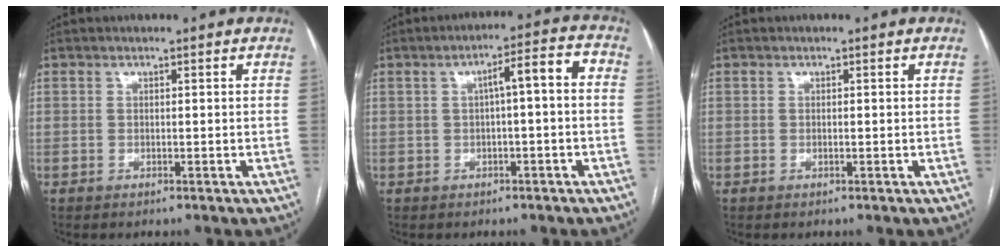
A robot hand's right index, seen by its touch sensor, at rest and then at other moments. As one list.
[{"total": 5.5, "force": [0.0, 0.9, 5.4], "torque": [-0.079, 0.028, 0.001]}, {"total": 0.0}]